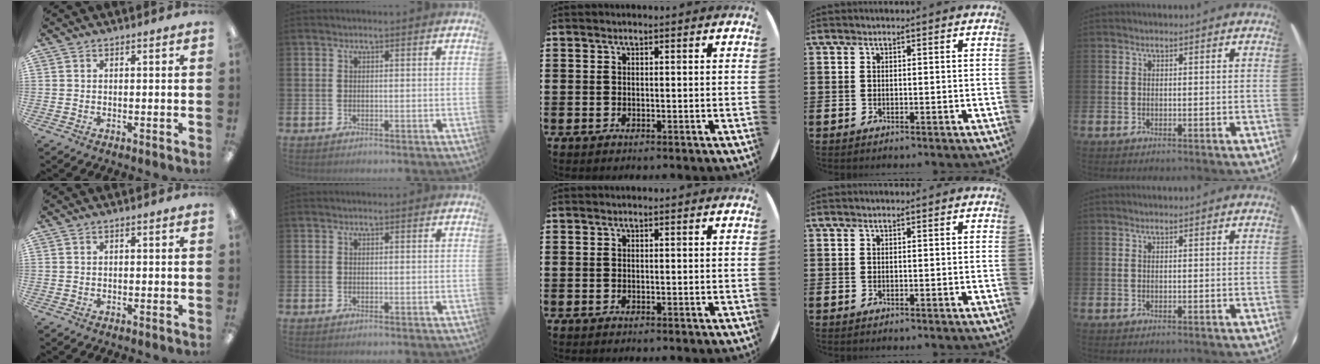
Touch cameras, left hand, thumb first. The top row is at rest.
{}